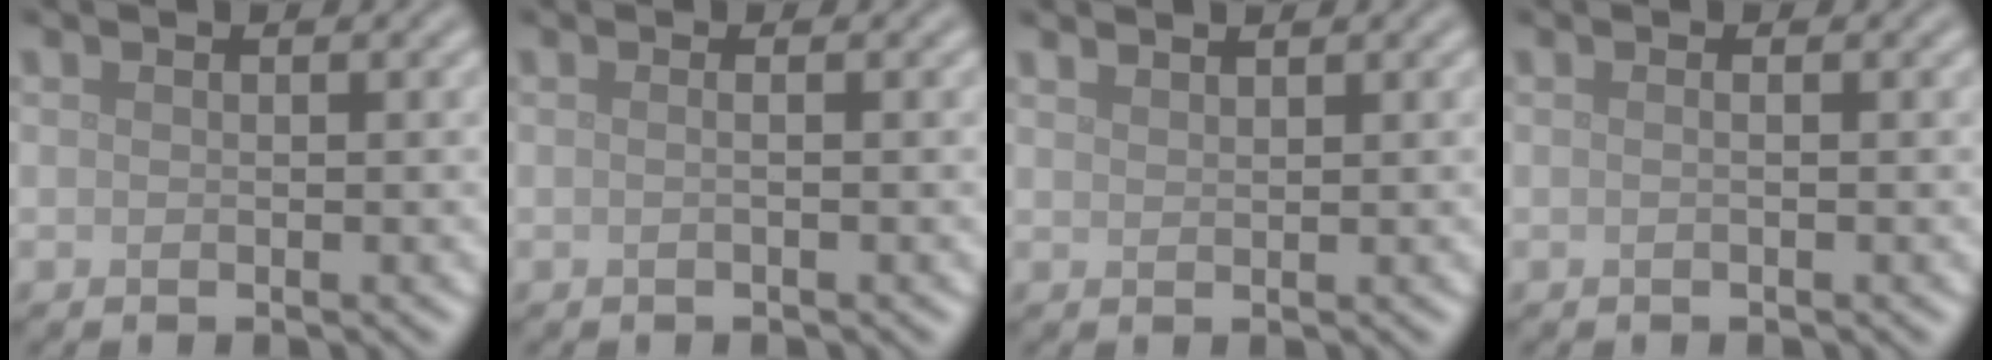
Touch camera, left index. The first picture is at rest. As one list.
[{"total": 1.3, "force": [0.2, 0.6, 1.1], "torque": [-0.004, -0.006, -0.014]}, {"total": 1.2, "force": [1.1, 0.1, 0.2], "torque": [-0.001, -0.001, 0.017]}, {"total": 0.7, "force": [0.1, 0.3, 0.7], "torque": [-0.008, -0.004, -0.006]}]